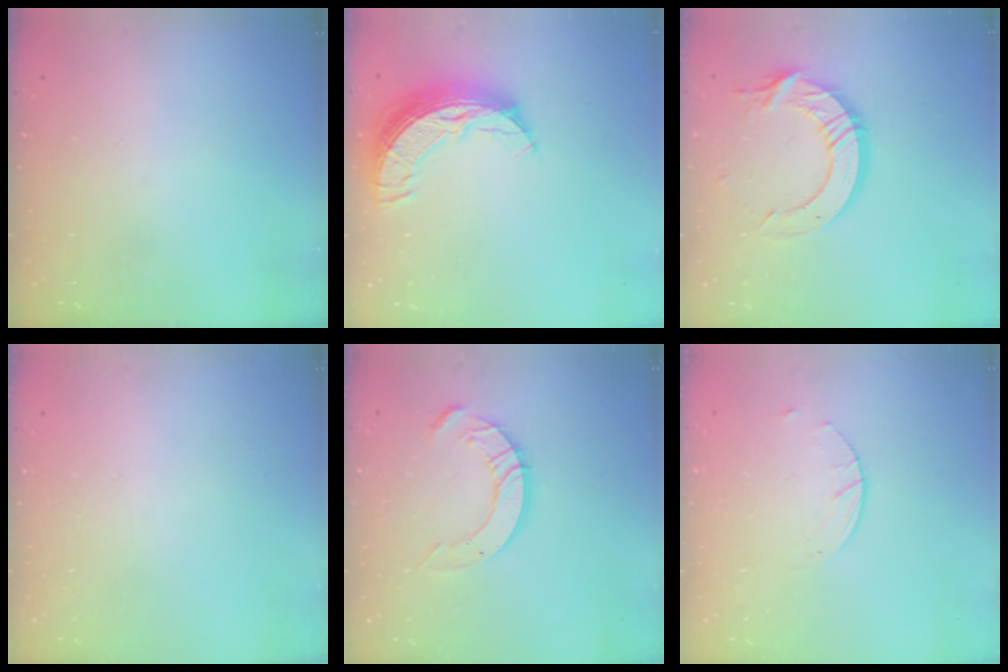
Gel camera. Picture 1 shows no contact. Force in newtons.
{"total": 10.9, "press": 10.9, "slide": 0.9}
{"total": 13.5, "press": 13.5, "slide": 1.4}
{"total": 0.0}
{"total": 8.3, "press": 8.3, "slide": 0.8}
{"total": 2.6, "press": 2.6, "slide": 0.4}